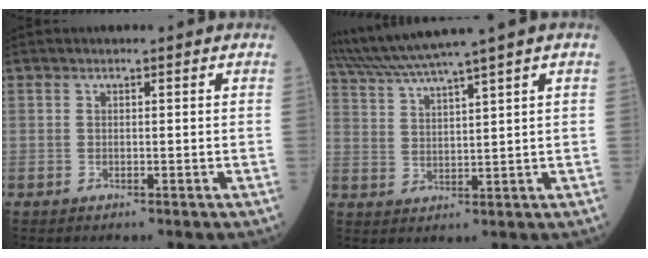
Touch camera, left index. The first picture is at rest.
{"total": 8.9, "force": [7.3, -2.2, 4.5], "torque": [-0.085, 0.018, 0.137]}